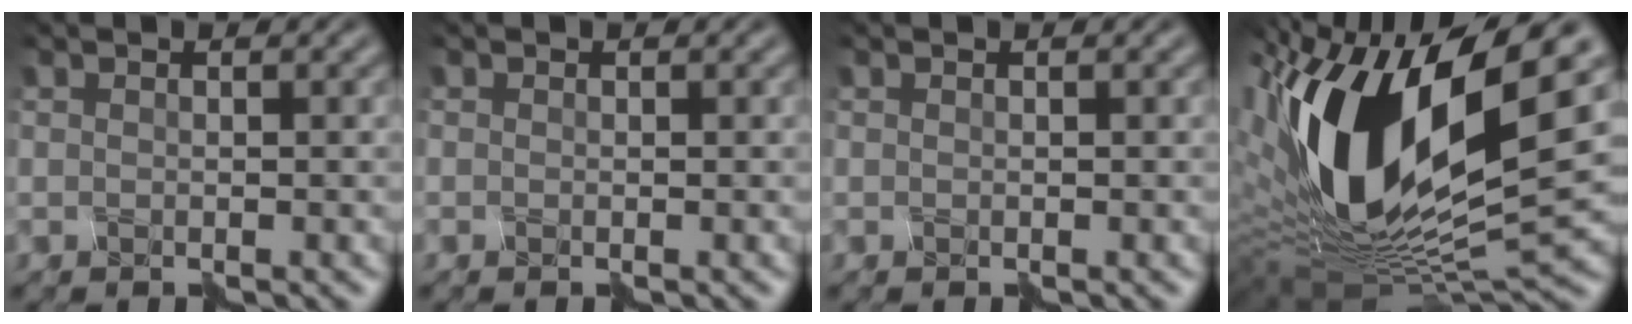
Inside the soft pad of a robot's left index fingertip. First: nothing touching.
{"total": 0.6, "force": [-0.4, -0.1, -0.5], "torque": [0.007, 0.000, -0.002]}
{"total": 0.0}
{"total": 17.3, "force": [2.2, 8.5, 14.9], "torque": [-0.315, -0.006, 0.043]}